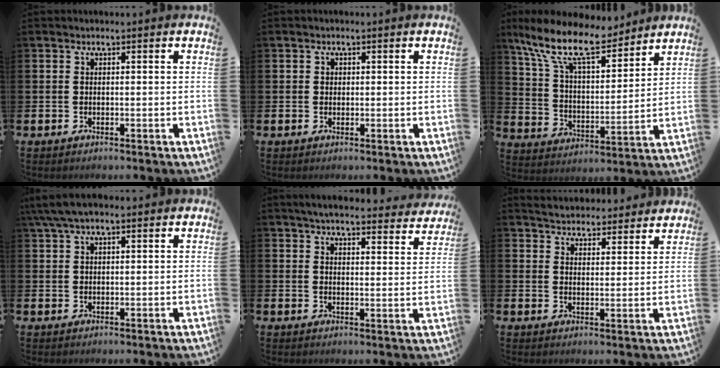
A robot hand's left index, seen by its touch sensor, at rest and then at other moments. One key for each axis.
{"total": 0.8, "fx": 0.3, "fy": 0.8, "fz": 0.2, "tx": 0.005, "ty": 0.003, "tz": 0.002}
{"total": 12.4, "fx": 10.2, "fy": 4.0, "fz": 5.8, "tx": -0.153, "ty": -0.051, "tz": 0.181}
{"total": 4.4, "fx": 3.2, "fy": 1.4, "fz": 2.7, "tx": -0.059, "ty": 0.002, "tz": 0.058}
{"total": 5.1, "fx": 4.8, "fy": 0.8, "fz": 1.3, "tx": -0.031, "ty": -0.031, "tz": 0.083}
{"total": 4.7, "fx": 4.6, "fy": 0.6, "fz": -0.2, "tx": -0.010, "ty": -0.030, "tz": 0.083}